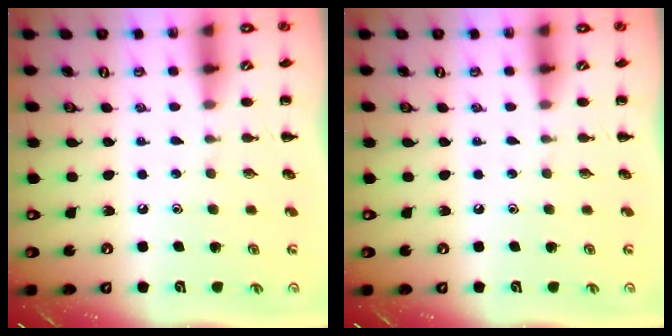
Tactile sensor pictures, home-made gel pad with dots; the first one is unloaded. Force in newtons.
{"total": 0.0}